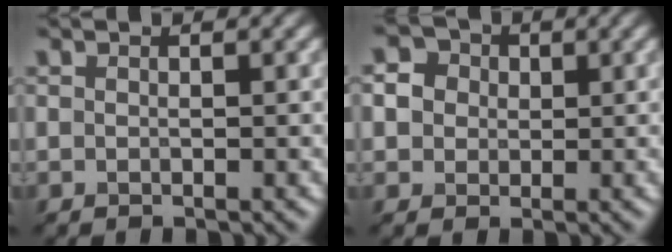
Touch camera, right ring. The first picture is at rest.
{"total": 2.0, "force": [0.5, 1.9, 0.1], "torque": [-0.014, 0.008, 0.020]}